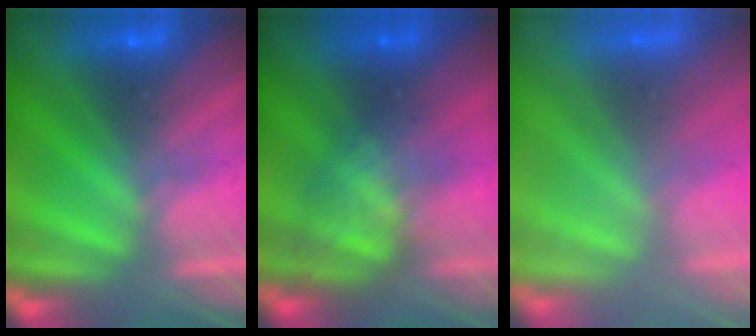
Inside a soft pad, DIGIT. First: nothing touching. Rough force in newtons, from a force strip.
{"total": 3.5}
{"total": 7.7}